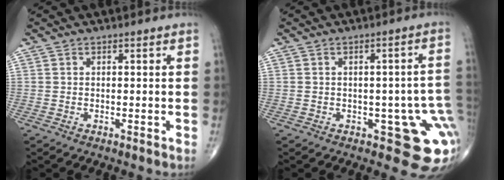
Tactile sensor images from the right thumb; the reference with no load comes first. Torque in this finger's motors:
{"motor_torque": [1.89, 1.22, 0.85, -0.88, 0.17]}